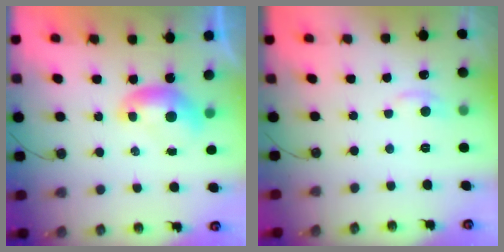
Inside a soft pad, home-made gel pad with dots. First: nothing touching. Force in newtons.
{"total": 0.7, "press": 0.4, "slide": 0.6}